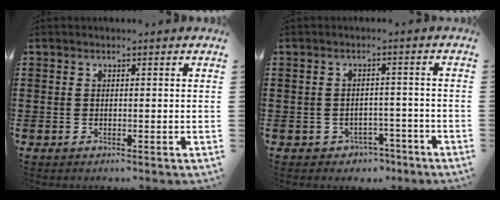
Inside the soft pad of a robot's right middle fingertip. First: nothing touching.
{"total": 2.3, "force": [-2.1, 0.9, -0.1], "torque": [-0.008, 0.001, -0.046]}